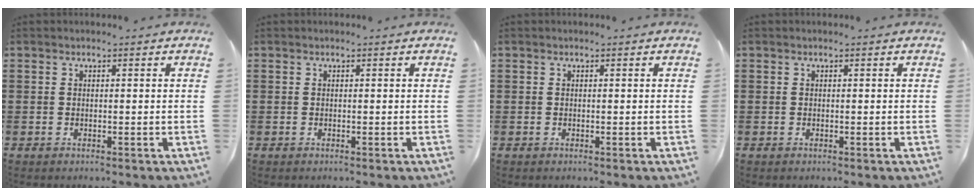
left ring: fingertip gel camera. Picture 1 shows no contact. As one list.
[{"total": 0.0}, {"total": 0.0}, {"total": 0.0}]